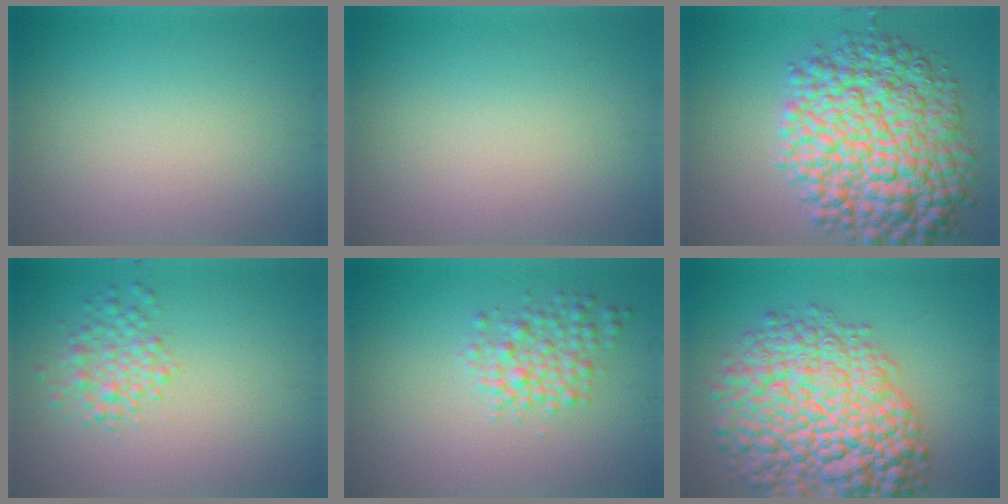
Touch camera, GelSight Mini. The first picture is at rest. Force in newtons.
{"total": 0.0}
{"total": 12.6, "press": 12.6, "slide": 0.3}
{"total": 2.5, "press": 2.5, "slide": 0.0}
{"total": 3.0, "press": 3.0, "slide": 0.1}
{"total": 13.3, "press": 13.3, "slide": 0.5}